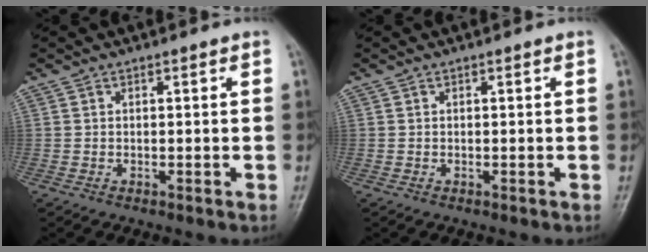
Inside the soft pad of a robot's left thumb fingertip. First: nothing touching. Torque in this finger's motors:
{"motor_torque": [0.00, 0.00, -0.02, -0.02, 0.00]}